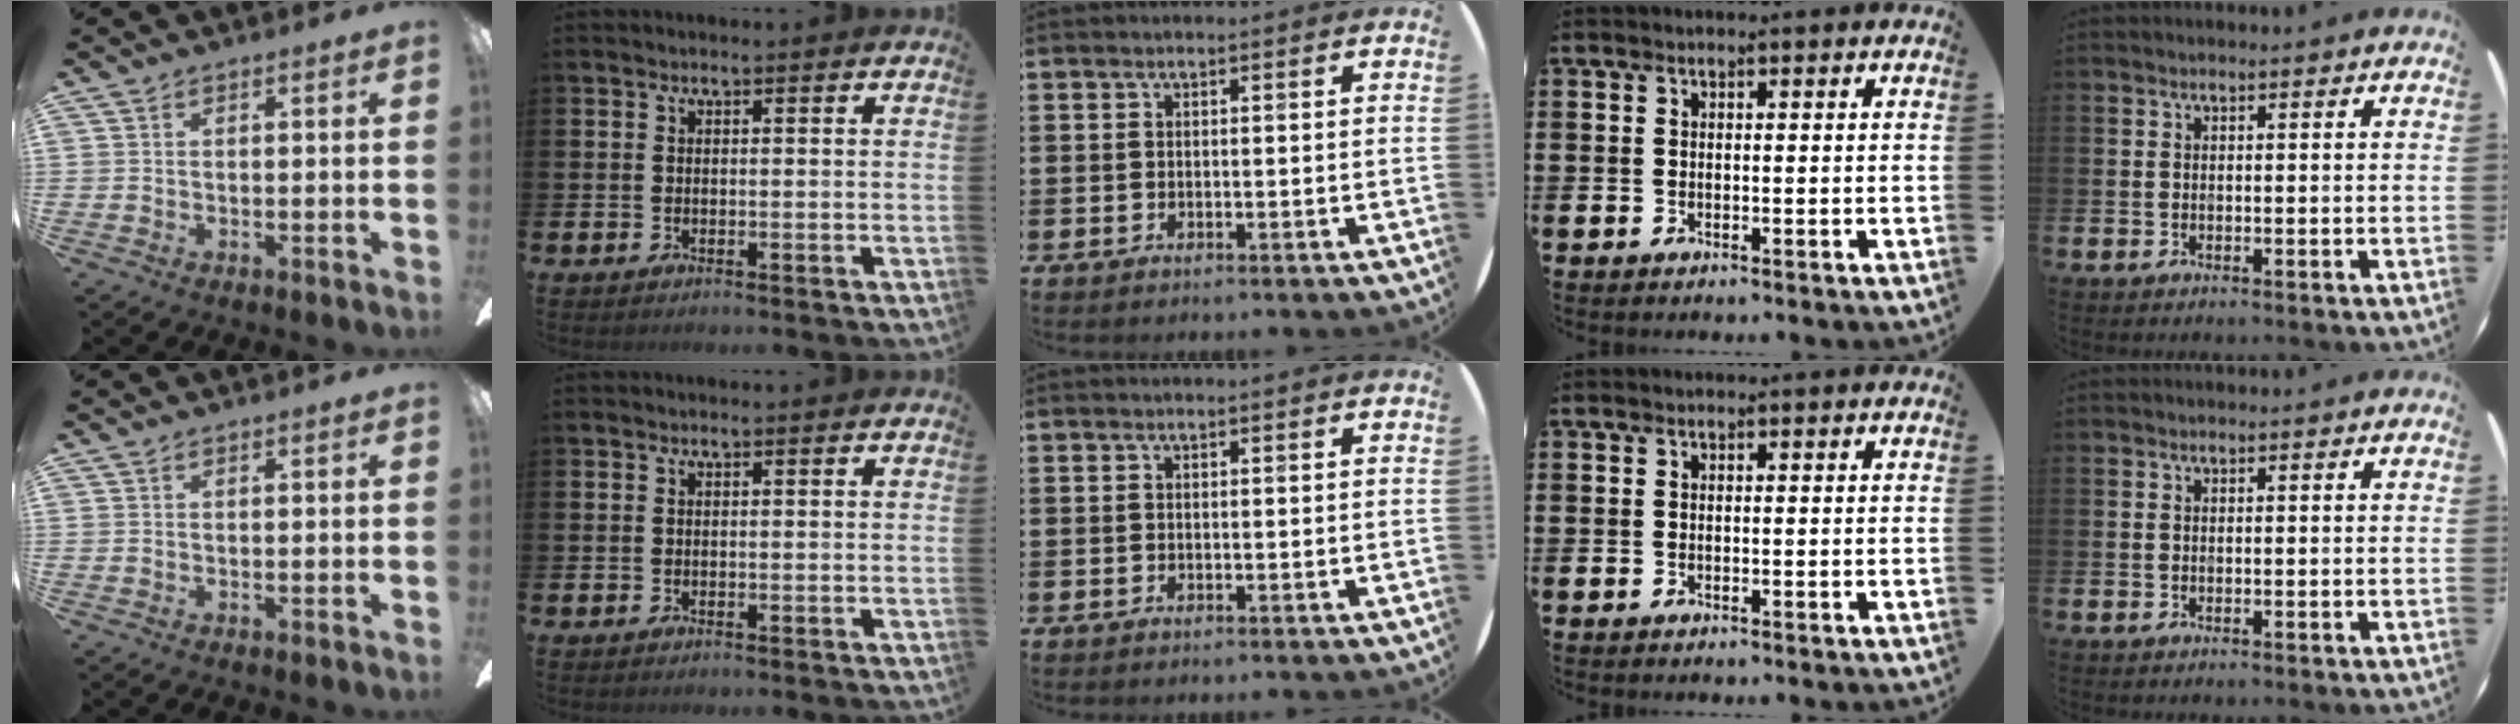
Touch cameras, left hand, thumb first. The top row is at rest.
{}